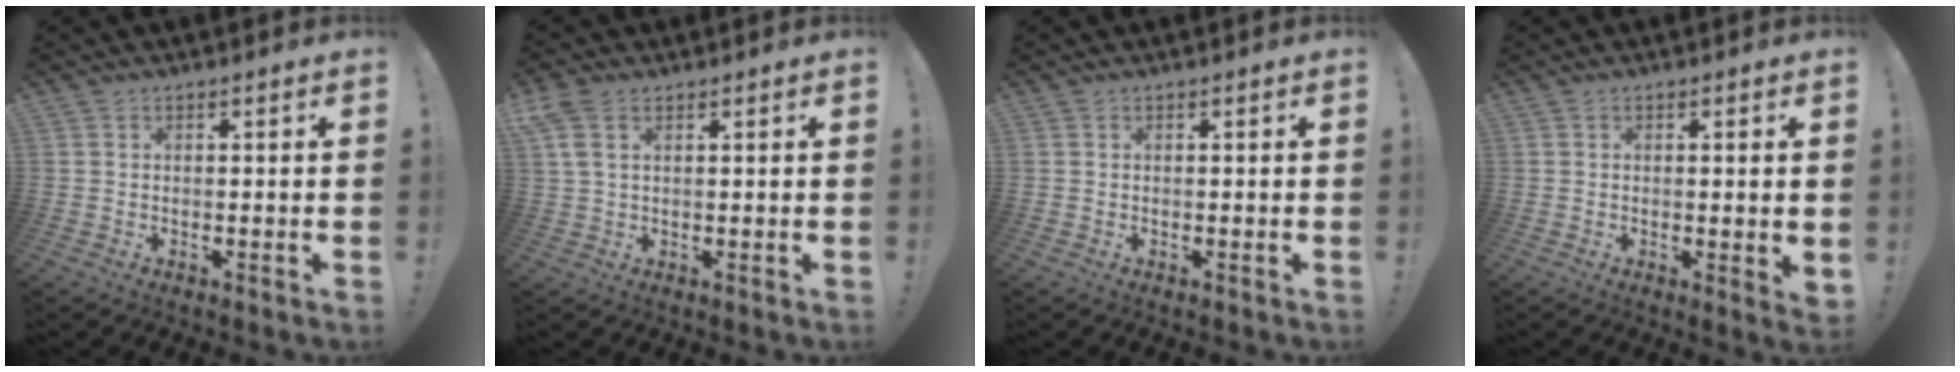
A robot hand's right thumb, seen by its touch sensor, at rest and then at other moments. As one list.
[{"total": 5.0, "force": [2.0, 2.5, 3.8], "torque": [-0.091, 0.006, 0.041]}, {"total": 0.0}, {"total": 2.3, "force": [0.7, 0.1, 2.2], "torque": [-0.022, -0.010, 0.011]}]